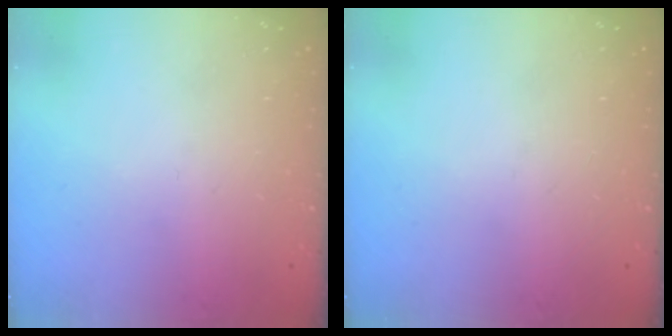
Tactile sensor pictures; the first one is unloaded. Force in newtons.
{"total": 0.0}